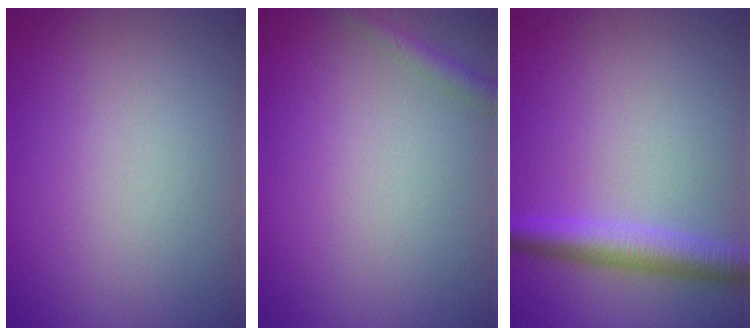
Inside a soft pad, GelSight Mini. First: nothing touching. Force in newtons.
{"total": 1.5, "press": 1.5, "slide": 0.1}
{"total": 3.9, "press": 3.9, "slide": 0.0}